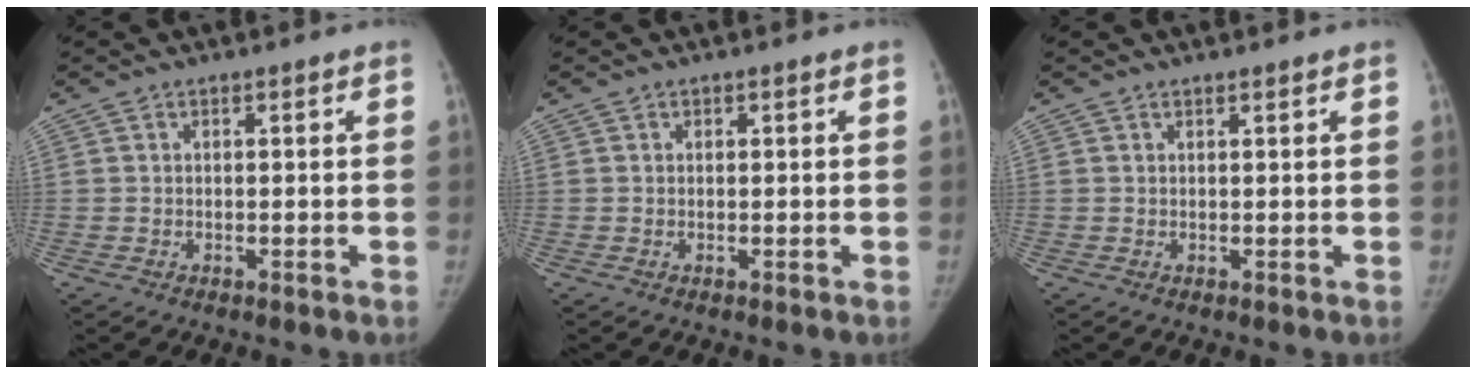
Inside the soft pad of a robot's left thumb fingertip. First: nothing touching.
{"total": 0.0}
{"total": 0.6, "force": [0.5, 0.0, 0.2], "torque": [-0.006, -0.004, 0.009]}